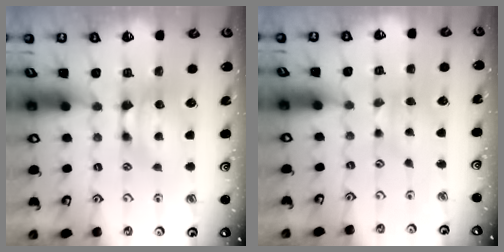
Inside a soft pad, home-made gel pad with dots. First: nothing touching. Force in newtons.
{"total": 1.0, "press": 0.9, "slide": 0.3}